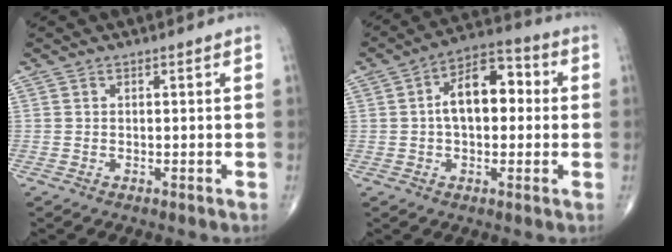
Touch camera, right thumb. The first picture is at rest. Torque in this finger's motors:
{"motor_torque": [0.18, 0.47, 1.02, 0.09, 0.05]}